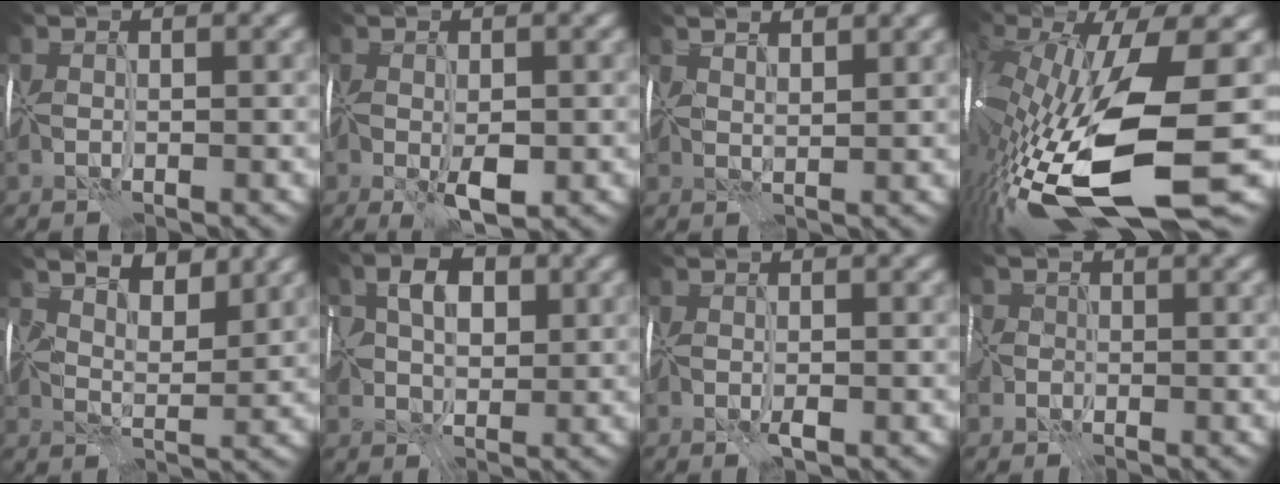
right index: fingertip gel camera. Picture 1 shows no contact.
{"total": 3.5, "force": [-1.3, 1.5, 2.9], "torque": [-0.058, -0.011, -0.017]}
{"total": 2.1, "force": [1.8, 0.6, 1.0], "torque": [-0.021, 0.007, 0.028]}
{"total": 16.3, "force": [-5.8, 4.3, 14.6], "torque": [-0.292, -0.049, -0.087]}
{"total": 5.7, "force": [4.2, 2.3, 3.1], "torque": [-0.042, 0.003, 0.052]}
{"total": 4.7, "force": [1.1, 3.3, 3.2], "torque": [-0.050, 0.003, 0.013]}
{"total": 0.9, "force": [-0.6, 0.3, 0.6], "torque": [-0.017, -0.007, -0.010]}
{"total": 4.1, "force": [-1.3, 3.5, 1.7], "torque": [-0.041, 0.002, -0.030]}